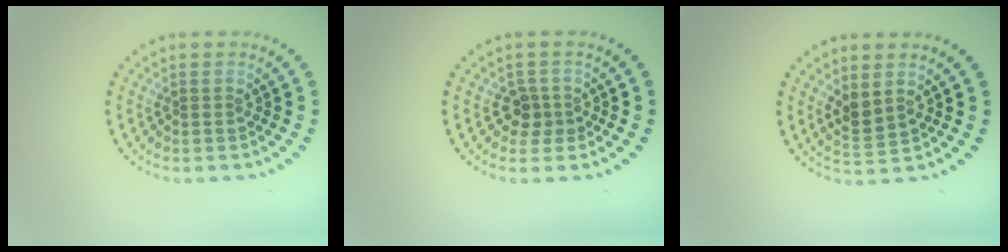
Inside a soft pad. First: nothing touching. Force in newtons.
{"total": 1.8, "press": 1.5, "slide": 1.0}
{"total": 1.8, "press": 1.6, "slide": 0.9}